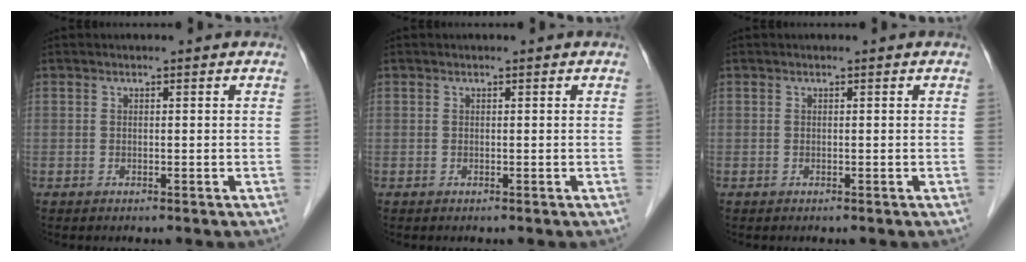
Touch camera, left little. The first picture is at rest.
{"total": 0.0}
{"total": 0.0}